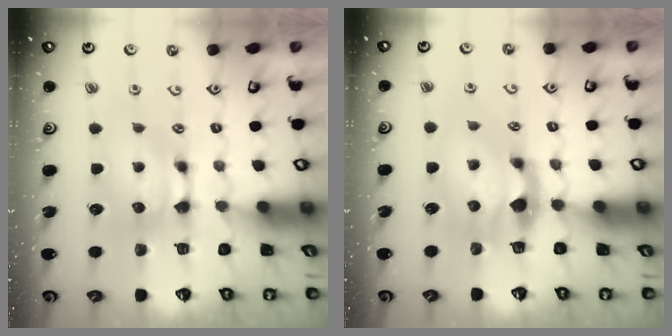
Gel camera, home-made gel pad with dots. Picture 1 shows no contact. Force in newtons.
{"total": 2.2, "press": 1.8, "slide": 1.3}